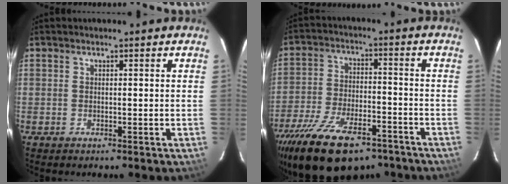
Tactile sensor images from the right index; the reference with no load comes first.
{"total": 20.1, "force": [-13.9, 8.8, 11.5], "torque": [-0.232, -0.027, -0.222]}